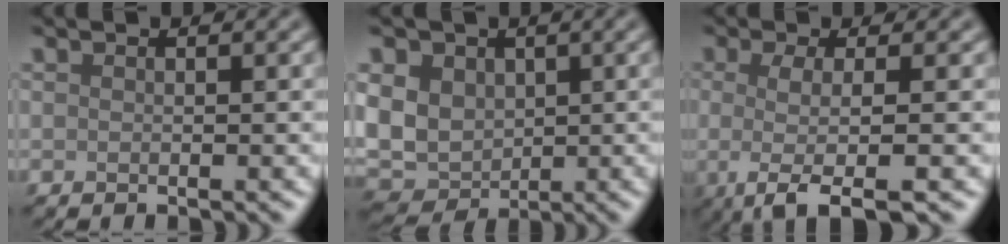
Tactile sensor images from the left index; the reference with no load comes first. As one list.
[{"total": 7.4, "force": [1.2, 5.9, 4.3], "torque": [-0.095, 0.011, 0.011]}, {"total": 4.9, "force": [-1.3, 1.3, 4.6], "torque": [-0.071, -0.011, -0.033]}]